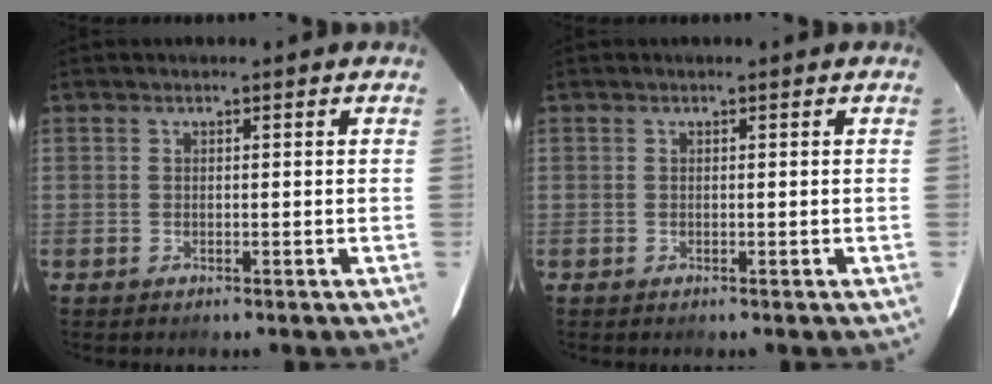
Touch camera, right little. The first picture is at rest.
{"total": 0.0}